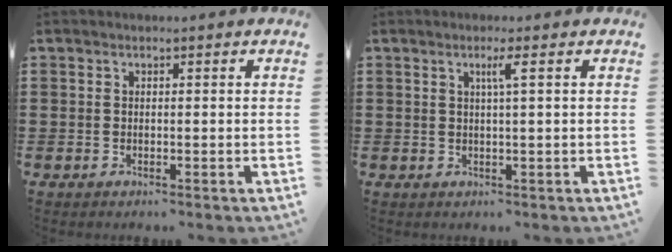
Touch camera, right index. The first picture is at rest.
{"total": 2.1, "force": [0.7, -0.3, 2.0], "torque": [-0.038, -0.003, 0.009]}